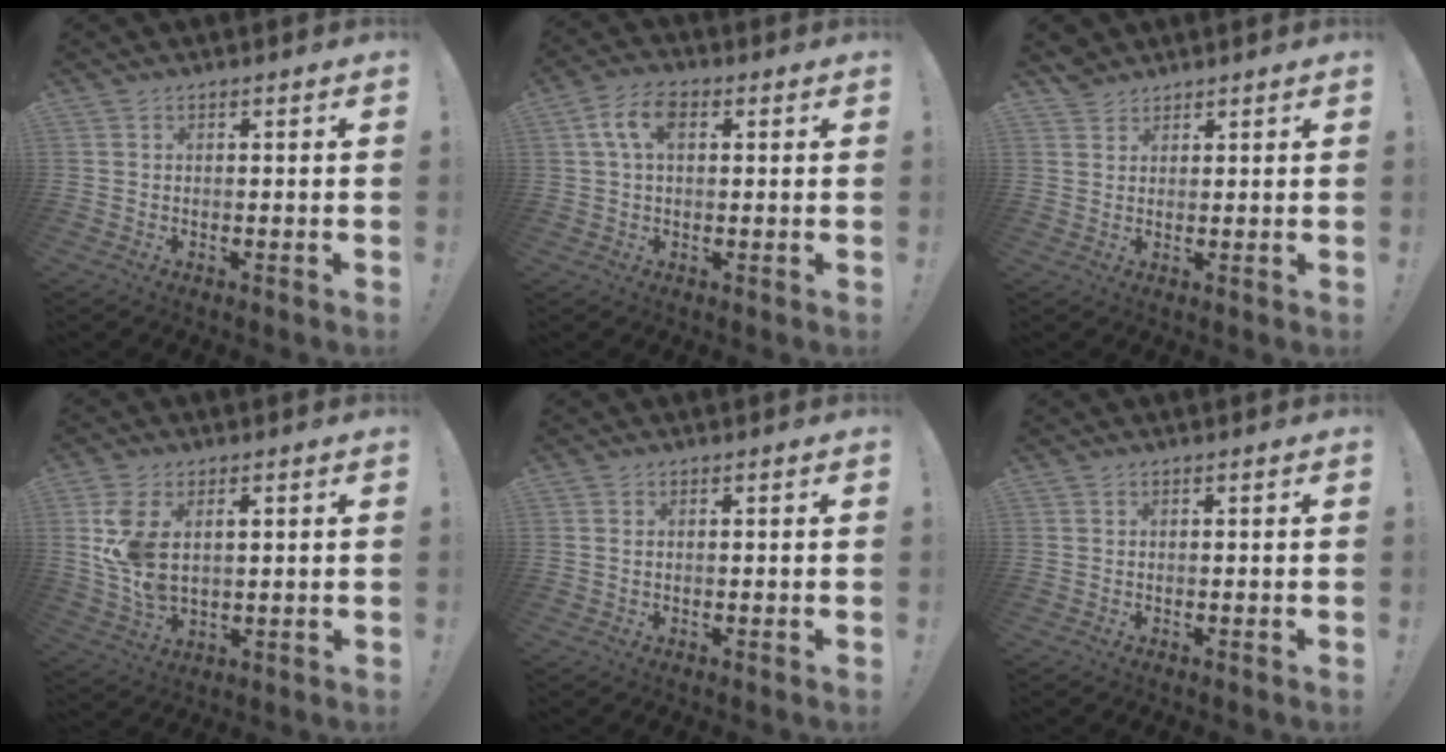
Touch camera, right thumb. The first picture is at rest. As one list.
[{"total": 7.8, "force": [2.0, 4.7, 6.0], "torque": [-0.112, 0.011, 0.036]}, {"total": 3.7, "force": [3.1, 1.9, 0.4], "torque": [0.000, -0.019, 0.059]}, {"total": 10.6, "force": [3.2, 6.3, 7.9], "torque": [-0.145, -0.016, 0.056]}, {"total": 0.7, "force": [0.3, 0.2, 0.6], "torque": [-0.013, 0.001, 0.006]}, {"total": 0.0}]